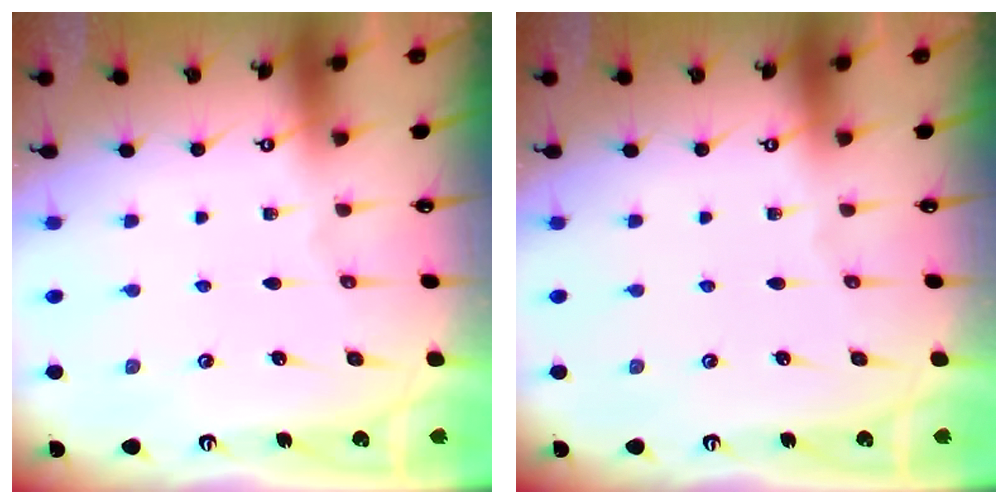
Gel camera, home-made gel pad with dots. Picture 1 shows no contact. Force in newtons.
{"total": 0.0}